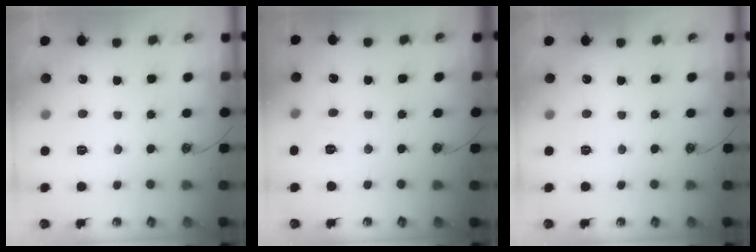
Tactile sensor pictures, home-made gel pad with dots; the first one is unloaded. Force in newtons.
{"total": 2.7, "press": 2.7, "slide": 0.5}
{"total": 0.0}